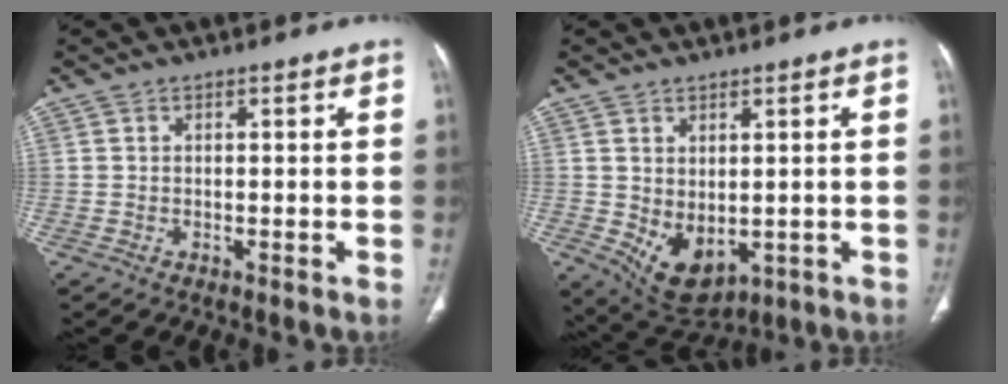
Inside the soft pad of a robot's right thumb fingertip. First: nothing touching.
{"total": 7.8, "force": [-0.8, 4.8, 6.1], "torque": [-0.089, -0.009, 0.017]}